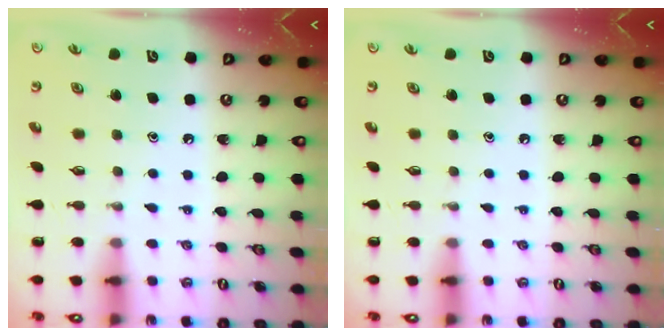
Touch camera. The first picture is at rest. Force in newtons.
{"total": 0.0}